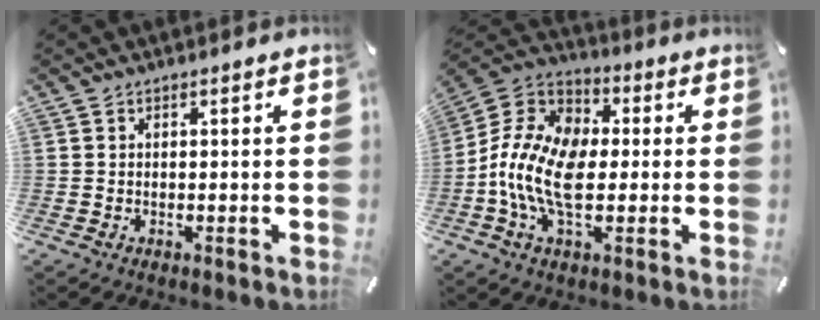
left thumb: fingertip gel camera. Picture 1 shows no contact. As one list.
[{"total": 13.4, "force": [-2.8, 8.2, 10.2], "torque": [-0.238, 0.004, -0.055]}]